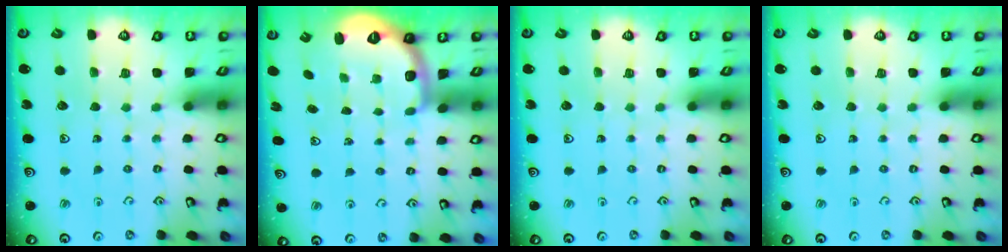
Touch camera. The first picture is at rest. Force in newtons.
{"total": 2.7, "press": 1.7, "slide": 2.1}
{"total": 0.0}
{"total": 0.0}